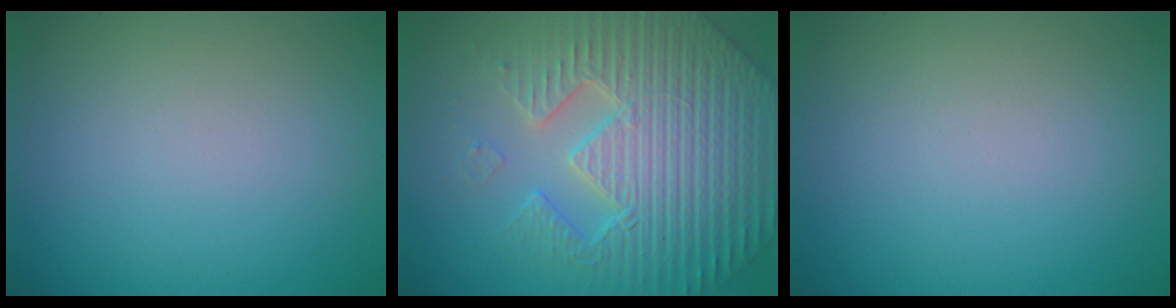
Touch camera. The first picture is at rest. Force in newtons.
{"total": 7.7, "press": 7.5, "slide": 1.9}
{"total": 0.0}